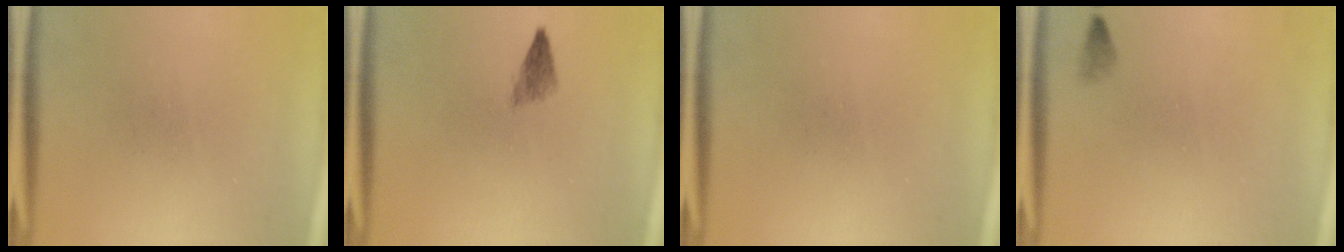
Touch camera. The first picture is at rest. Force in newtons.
{"total": 1.9}
{"total": 0.0}
{"total": 0.8}